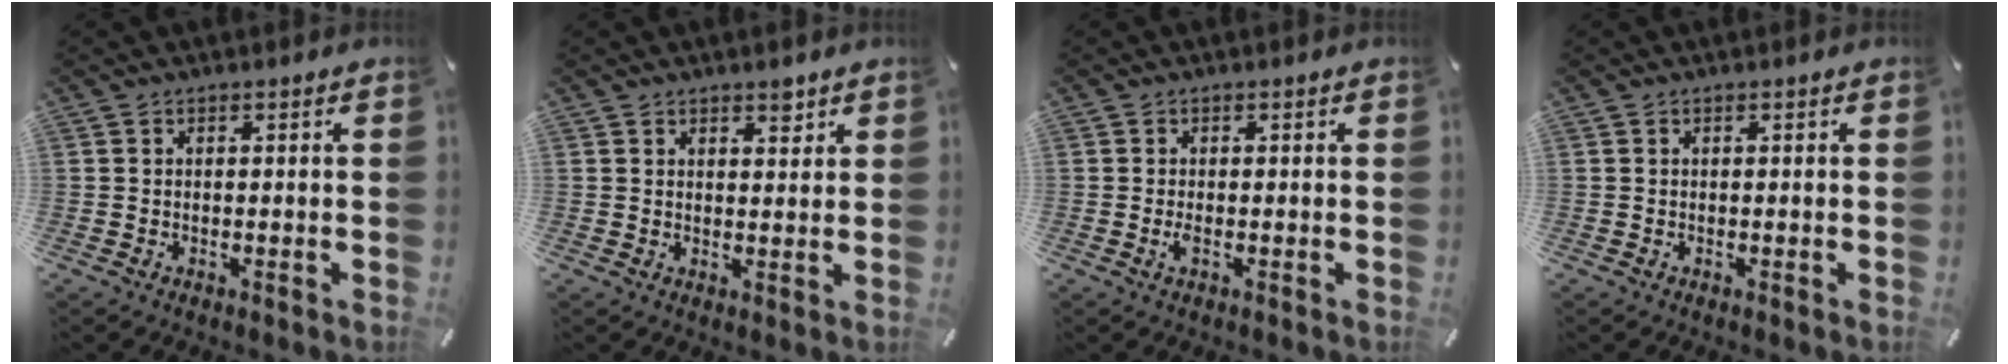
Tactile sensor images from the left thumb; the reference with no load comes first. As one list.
[{"total": 2.9, "force": [2.2, 1.4, 1.1], "torque": [0.007, -0.017, 0.034]}, {"total": 1.6, "force": [-0.3, 0.4, 1.5], "torque": [-0.035, -0.006, -0.006]}, {"total": 0.0}]